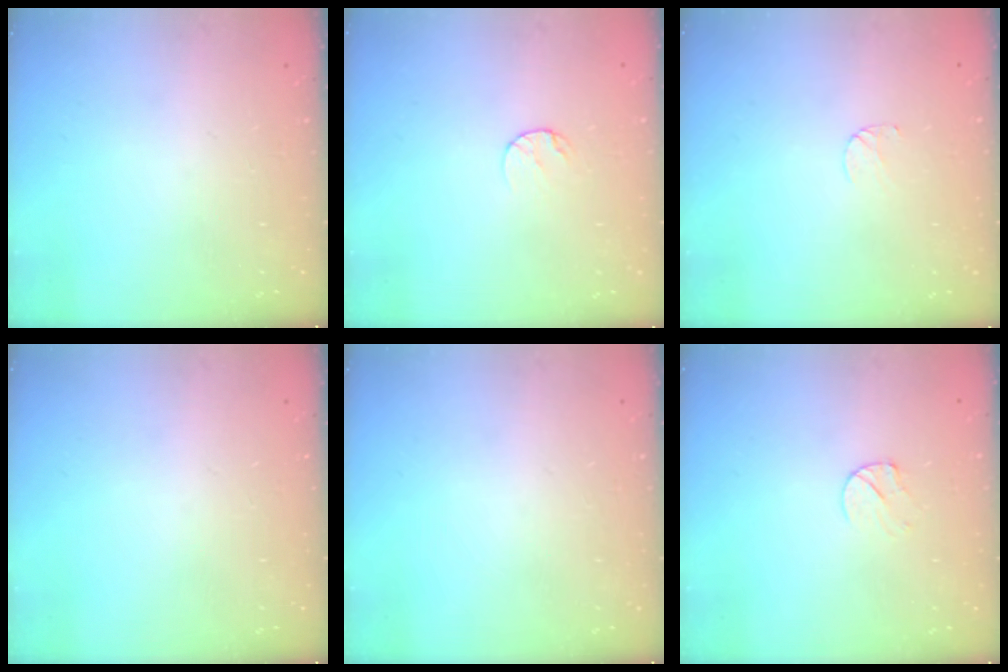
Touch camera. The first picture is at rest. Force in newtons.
{"total": 4.9, "press": 4.8, "slide": 0.4}
{"total": 4.6, "press": 4.6, "slide": 0.4}
{"total": 0.0}
{"total": 0.0}
{"total": 3.5, "press": 3.5, "slide": 0.4}